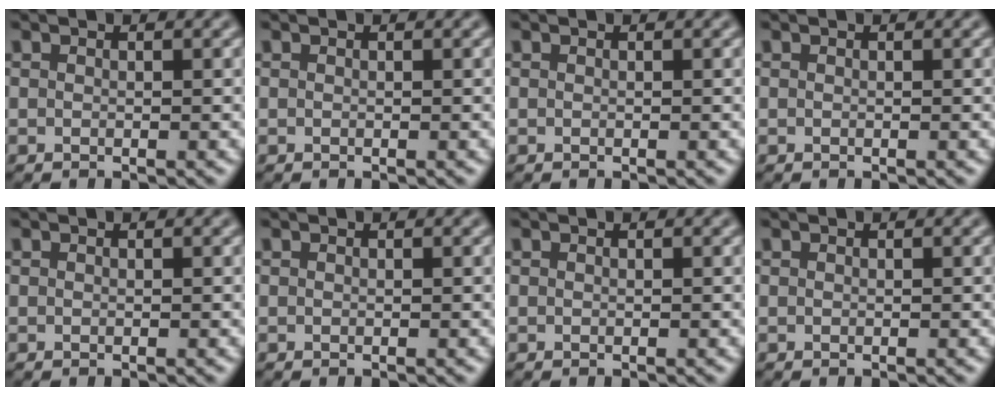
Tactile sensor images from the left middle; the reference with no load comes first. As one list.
[{"total": 0.0}, {"total": 0.0}, {"total": 0.0}, {"total": 0.0}, {"total": 0.0}, {"total": 0.0}, {"total": 0.0}]